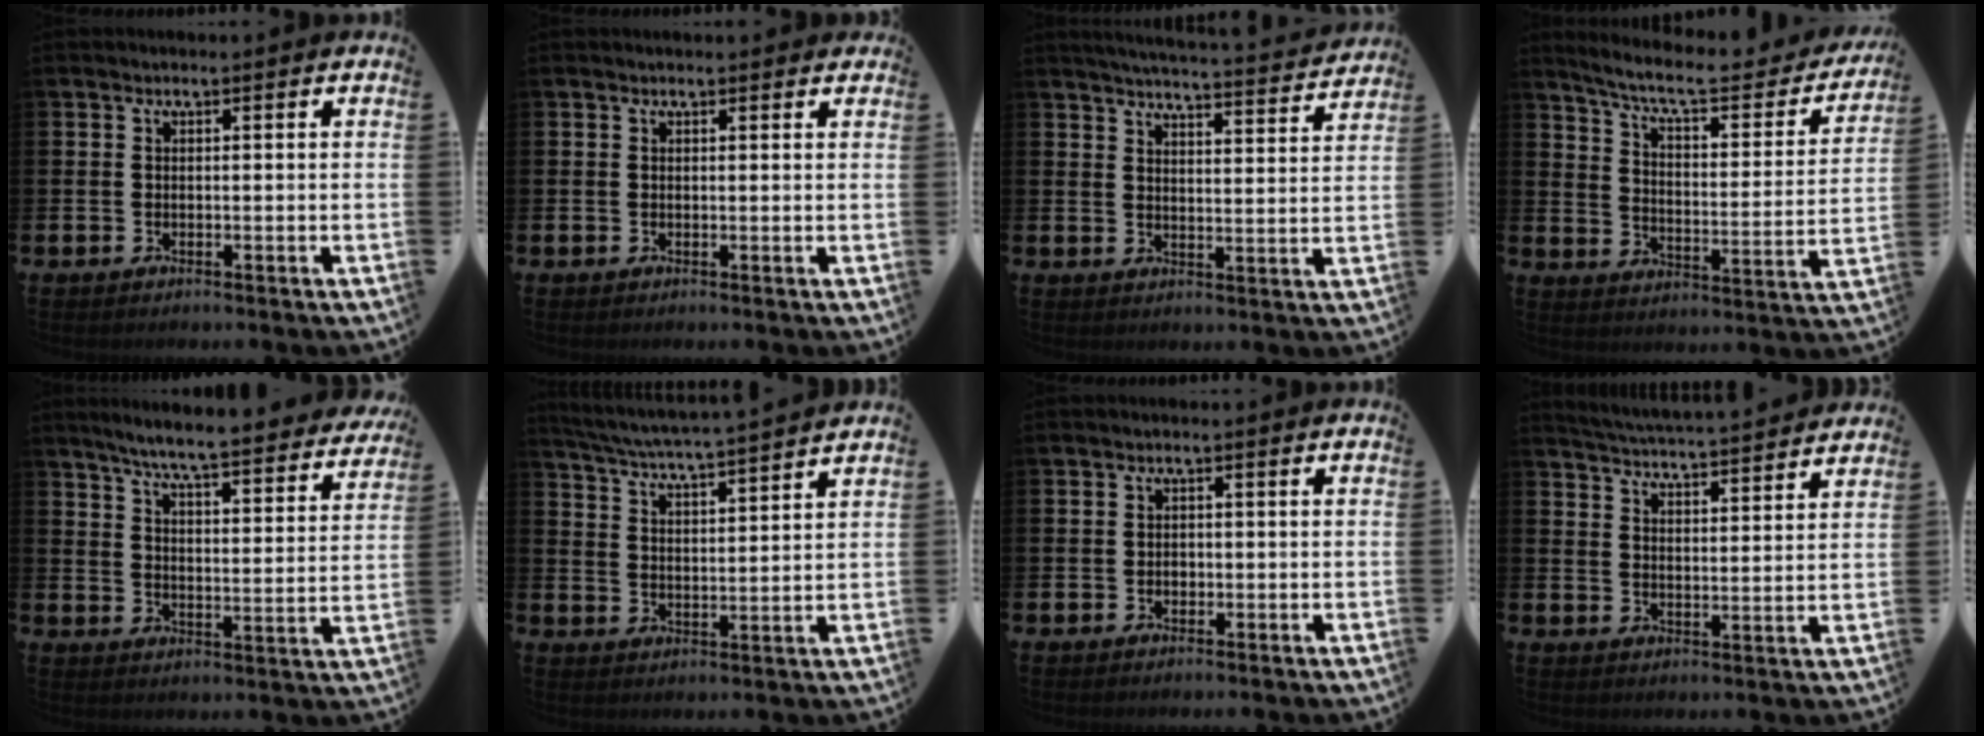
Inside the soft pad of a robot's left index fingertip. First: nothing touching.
{"total": 0.7, "force": [0.6, 0.2, 0.2], "torque": [0.006, -0.001, 0.008]}
{"total": 5.0, "force": [4.9, -0.3, 0.9], "torque": [-0.028, -0.038, 0.082]}
{"total": 7.9, "force": [6.7, 1.9, 3.6], "torque": [-0.094, -0.044, 0.109]}
{"total": 6.6, "force": [6.2, -0.2, 2.4], "torque": [-0.065, -0.049, 0.102]}
{"total": 5.5, "force": [5.3, -0.5, 1.3], "torque": [-0.047, -0.040, 0.091]}
{"total": 0.9, "force": [-0.3, 0.8, 0.3], "torque": [0.000, 0.002, -0.008]}
{"total": 5.3, "force": [5.3, -0.3, 0.3], "torque": [-0.029, -0.039, 0.093]}